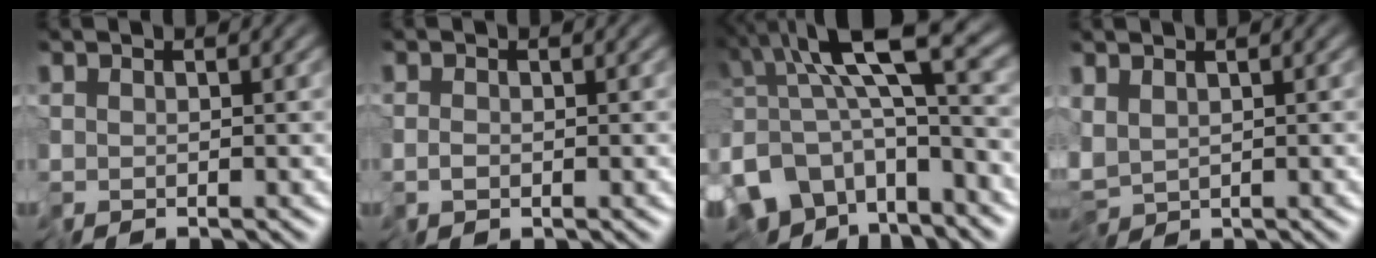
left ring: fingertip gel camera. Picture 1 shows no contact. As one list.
[{"total": 0.6, "force": [-0.4, 0.4, 0.3], "torque": [-0.004, 0.001, -0.011]}, {"total": 13.0, "force": [-5.2, 5.5, 10.5], "torque": [-0.186, 0.003, -0.094]}, {"total": 3.1, "force": [-0.6, 1.8, 2.4], "torque": [-0.044, 0.001, -0.019]}]